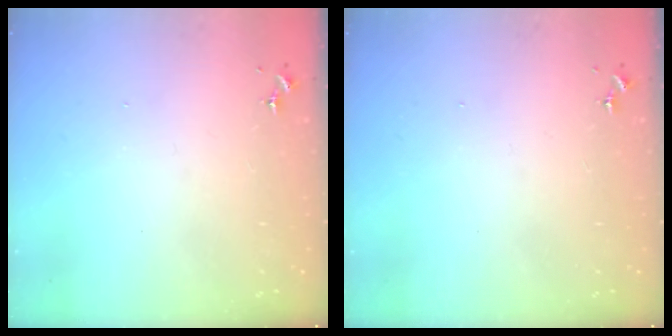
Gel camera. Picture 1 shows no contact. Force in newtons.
{"total": 0.0}